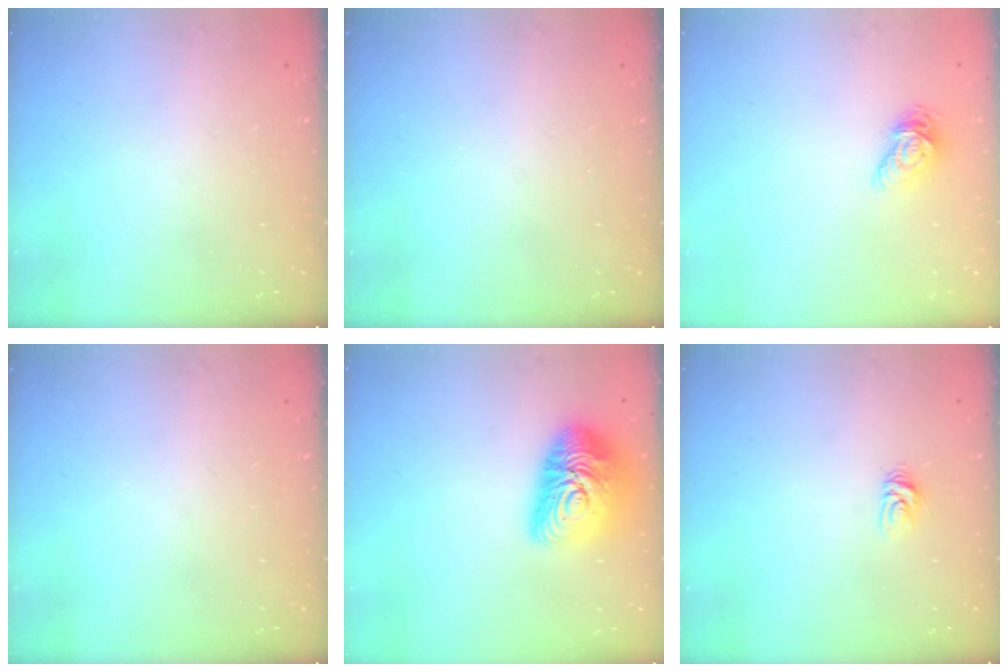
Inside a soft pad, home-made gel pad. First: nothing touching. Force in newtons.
{"total": 0.0}
{"total": 7.5, "press": 7.5, "slide": 0.2}
{"total": 0.0}
{"total": 15.9, "press": 15.9, "slide": 1.0}
{"total": 4.8, "press": 4.8, "slide": 0.4}